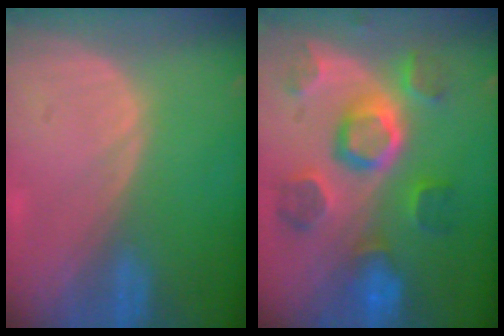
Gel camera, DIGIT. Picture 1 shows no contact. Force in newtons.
{"total": 10.7, "press": 9.7, "slide": 4.4}